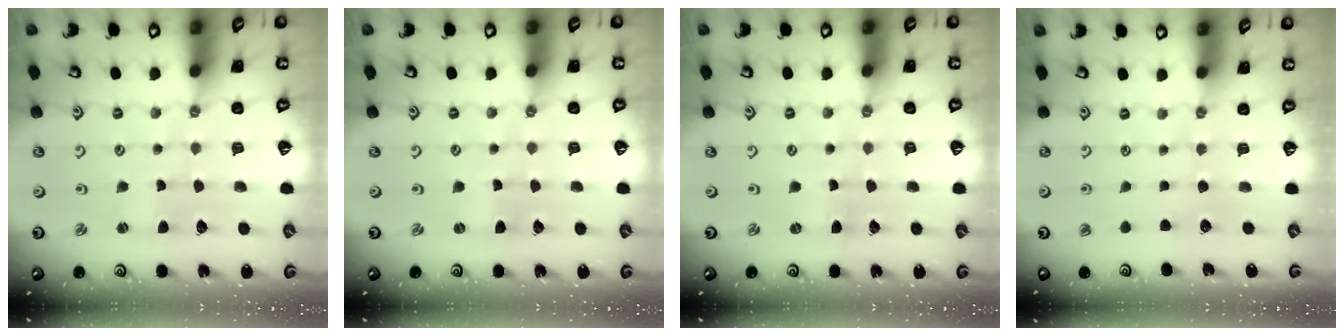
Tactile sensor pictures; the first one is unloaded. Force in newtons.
{"total": 0.0}
{"total": 0.0}
{"total": 0.0}